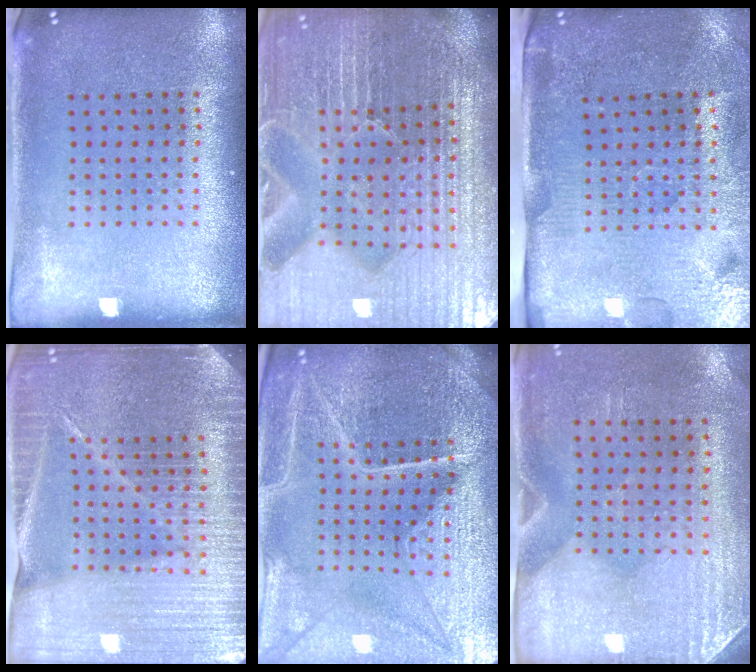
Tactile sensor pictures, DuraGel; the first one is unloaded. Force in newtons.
{"total": 6.9, "press": 6.1, "slide": 3.3}
{"total": 4.3, "press": 3.7, "slide": 2.2}
{"total": 4.9, "press": 4.5, "slide": 2.1}
{"total": 5.7, "press": 5.2, "slide": 2.2}
{"total": 2.9, "press": 2.5, "slide": 1.5}